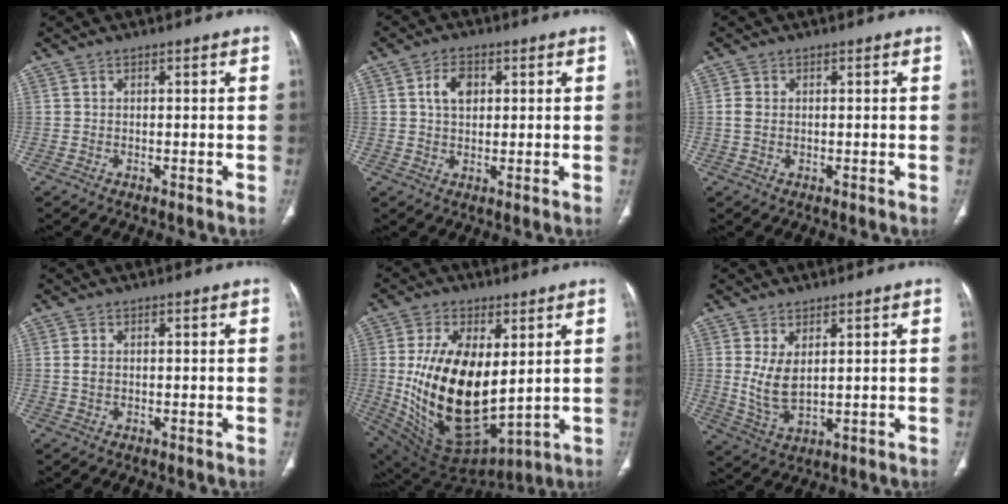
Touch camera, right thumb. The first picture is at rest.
{"total": 4.5, "force": [1.3, 3.0, 3.0], "torque": [-0.045, 0.002, 0.022]}
{"total": 1.9, "force": [0.1, 1.4, 1.3], "torque": [-0.029, 0.003, 0.002]}
{"total": 1.6, "force": [0.1, 1.0, 1.2], "torque": [-0.027, 0.001, 0.002]}
{"total": 22.8, "force": [2.1, 12.2, 19.1], "torque": [-0.338, -0.038, 0.062]}
{"total": 6.5, "force": [1.6, 3.4, 5.3], "torque": [-0.104, -0.017, 0.045]}